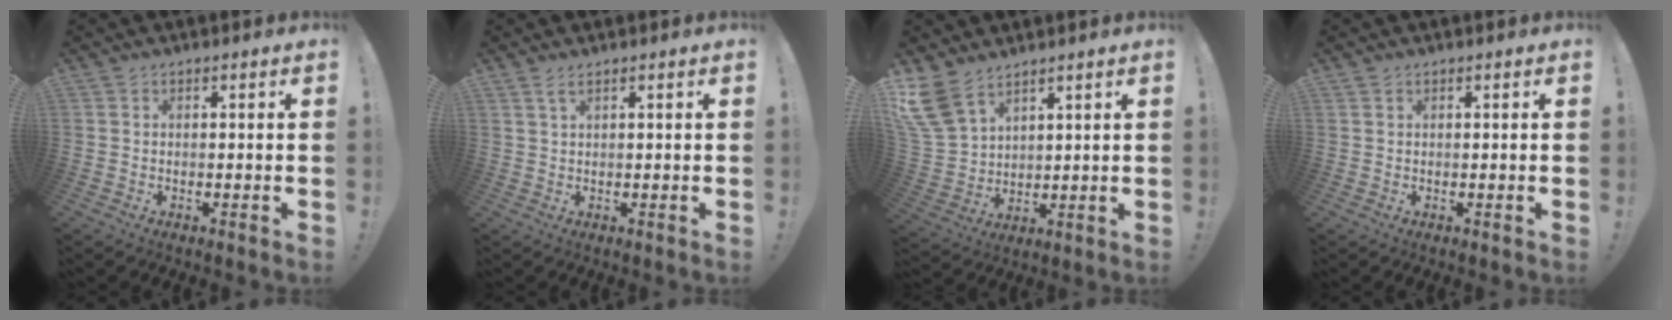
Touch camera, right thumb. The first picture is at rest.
{"total": 1.2, "force": [0.4, -0.3, 1.1], "torque": [-0.027, 0.005, 0.006]}
{"total": 10.3, "force": [7.5, 5.5, 4.5], "torque": [-0.104, -0.044, 0.150]}
{"total": 1.0, "force": [-0.6, -0.6, -0.6], "torque": [0.010, 0.005, -0.010]}